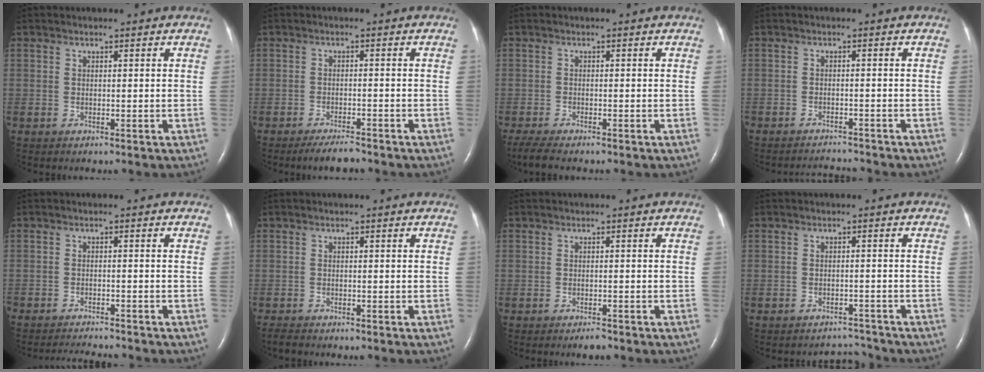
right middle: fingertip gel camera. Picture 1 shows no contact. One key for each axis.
{"total": 3.4, "fx": -3.0, "fy": 0.2, "fz": 1.6, "tx": -0.038, "ty": -0.012, "tz": -0.049}
{"total": 4.3, "fx": -3.5, "fy": 0.6, "fz": 2.4, "tx": -0.051, "ty": -0.013, "tz": -0.057}
{"total": 3.3, "fx": -3.2, "fy": -0.2, "fz": -0.3, "tx": 0.001, "ty": -0.012, "tz": -0.051}
{"total": 5.3, "fx": -5.1, "fy": 0.2, "fz": 1.3, "tx": -0.019, "ty": -0.014, "tz": -0.079}
{"total": 1.4, "fx": -1.3, "fy": 0.2, "fz": 0.4, "tx": -0.016, "ty": -0.005, "tz": -0.020}
{"total": 1.2, "fx": -1.0, "fy": 0.0, "fz": 0.6, "tx": -0.017, "ty": -0.004, "tz": -0.012}
{"total": 2.8, "fx": -2.6, "fy": 0.3, "fz": -1.0, "tx": 0.013, "ty": 0.004, "tz": -0.035}